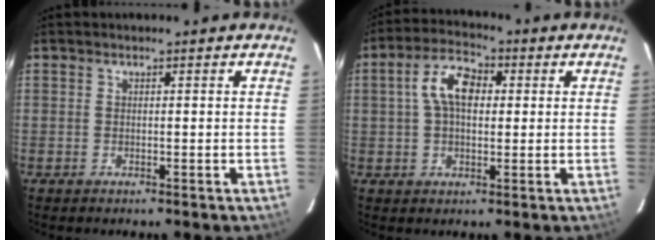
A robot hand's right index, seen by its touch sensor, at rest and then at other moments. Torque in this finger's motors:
{"motor_torque": [1.04, -0.16, 0.56, 0.13]}